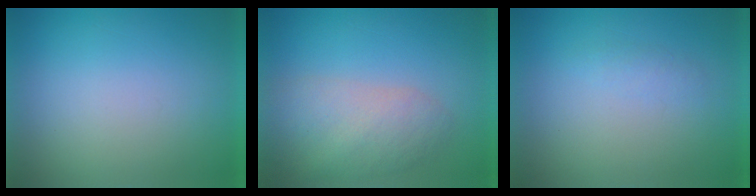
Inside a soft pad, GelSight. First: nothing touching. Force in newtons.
{"total": 5.7}
{"total": 1.3}